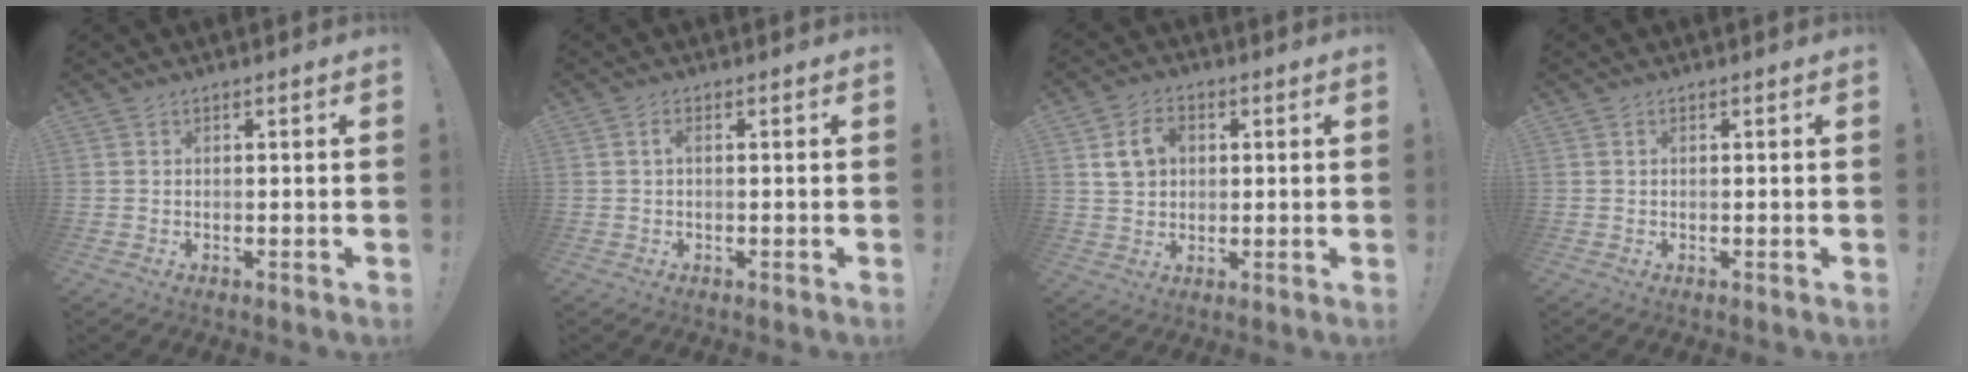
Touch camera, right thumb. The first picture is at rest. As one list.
[{"total": 1.4, "force": [-0.1, 0.4, 1.3], "torque": [-0.031, 0.007, -0.002]}, {"total": 8.2, "force": [2.5, 6.5, 4.4], "torque": [-0.076, 0.010, 0.052]}, {"total": 0.0}]